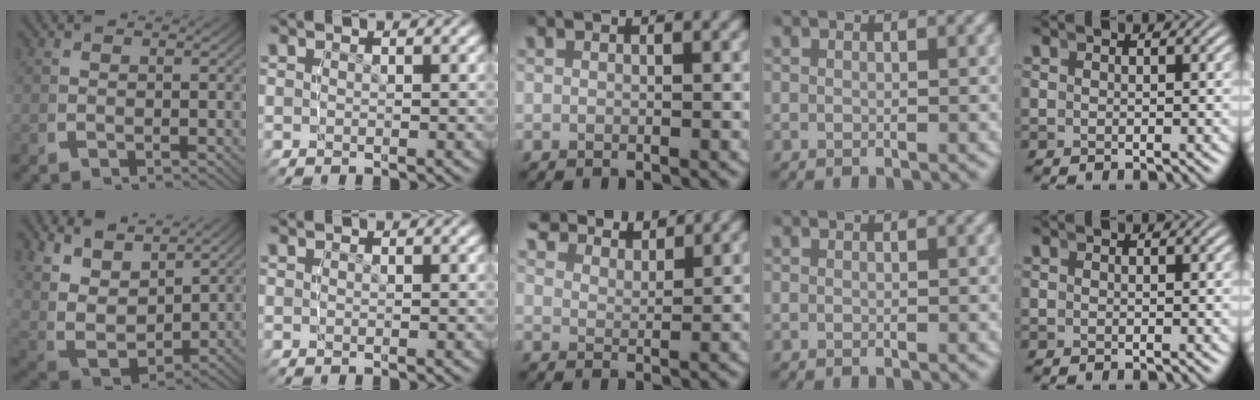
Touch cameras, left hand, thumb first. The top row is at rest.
{"thumb": {"total": 7.9, "force": [2.6, 5.3, 5.3], "torque": [-0.133, -0.020, 0.053]}, "middle": {"total": 4.8, "force": [4.5, 1.0, 1.6], "torque": [-0.032, 0.004, 0.075]}}